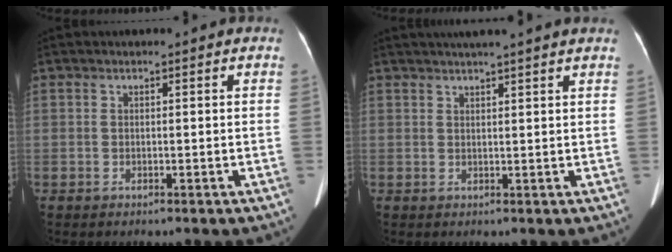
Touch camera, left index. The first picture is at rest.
{"total": 7.4, "force": [6.4, -0.6, 3.8], "torque": [-0.053, 0.028, 0.077]}